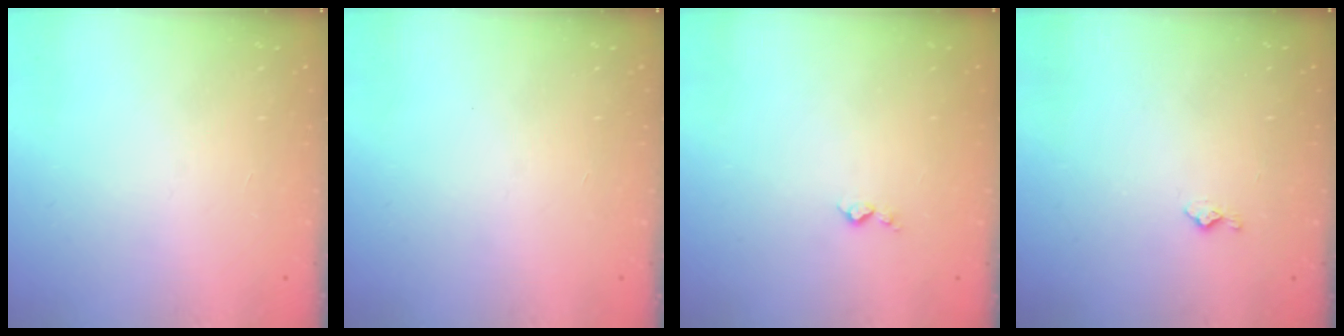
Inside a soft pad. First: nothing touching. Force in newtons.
{"total": 0.0}
{"total": 4.3, "press": 4.2, "slide": 0.7}
{"total": 3.4, "press": 3.4, "slide": 0.5}